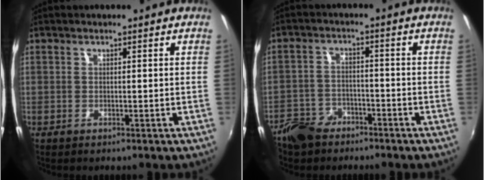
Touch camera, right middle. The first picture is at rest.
{"total": 7.9, "force": [-5.7, 5.0, 2.3], "torque": [-0.071, 0.014, -0.097]}